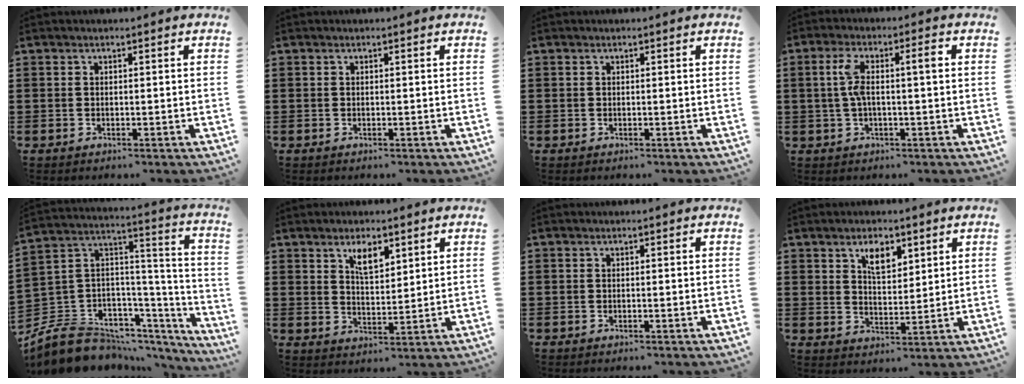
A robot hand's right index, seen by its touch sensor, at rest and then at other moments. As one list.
[{"total": 0.0}, {"total": 0.0}, {"total": 5.6, "force": [0.4, 1.1, 5.5], "torque": [-0.110, 0.004, -0.001]}, {"total": 10.3, "force": [-7.3, 6.6, 2.8], "torque": [-0.082, 0.006, -0.136]}, {"total": 4.3, "force": [2.7, 1.7, 2.9], "torque": [-0.047, -0.001, 0.044]}, {"total": 0.0}, {"total": 4.5, "force": [2.7, 2.1, 2.8], "torque": [-0.048, 0.002, 0.045]}]